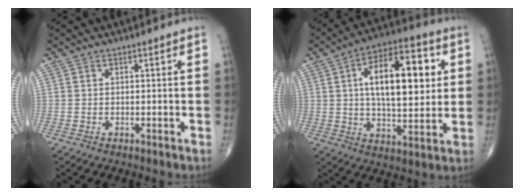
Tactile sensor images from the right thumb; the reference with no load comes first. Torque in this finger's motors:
{"motor_torque": [-0.07, 0.60, 0.49, 0.34, 0.25]}